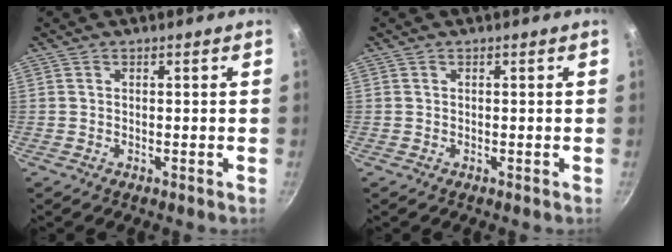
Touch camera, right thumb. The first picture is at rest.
{"total": 0.0}